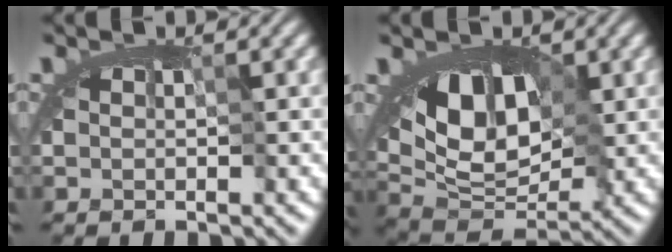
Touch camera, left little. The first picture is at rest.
{"total": 6.5, "force": [1.3, 4.2, 4.8], "torque": [-0.075, -0.013, 0.019]}